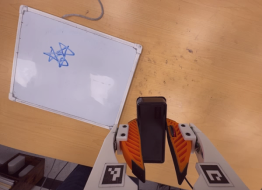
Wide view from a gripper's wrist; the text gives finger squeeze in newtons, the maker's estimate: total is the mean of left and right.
{"total": 10.1, "left": 8.1, "right": 12.1}